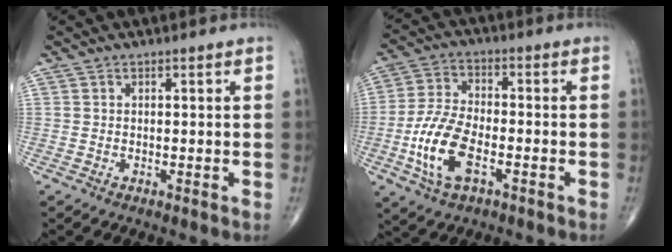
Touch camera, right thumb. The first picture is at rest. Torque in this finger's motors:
{"motor_torque": [0.60, 0.11, 1.07, -0.09, 0.34]}